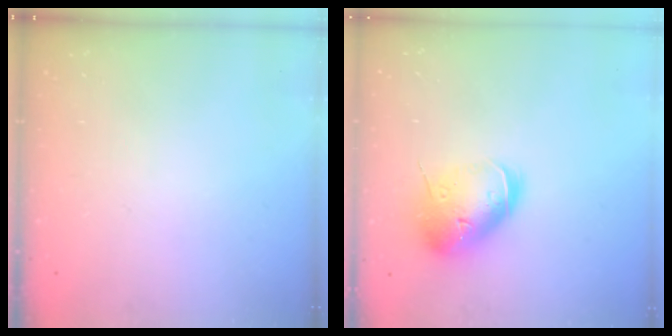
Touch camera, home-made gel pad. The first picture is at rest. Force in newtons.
{"total": 17.4, "press": 17.2, "slide": 2.6}